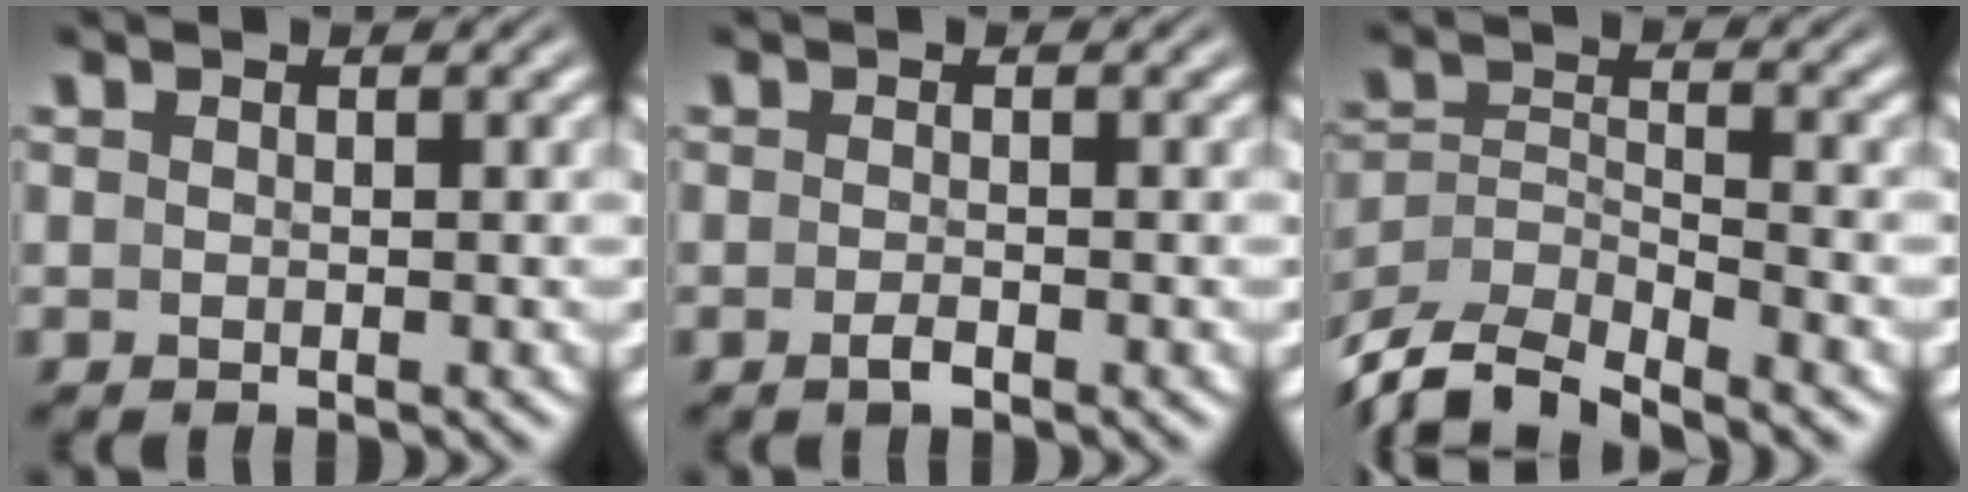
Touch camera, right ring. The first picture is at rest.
{"total": 0.9, "force": [-0.8, -0.2, 0.5], "torque": [-0.005, 0.001, -0.014]}
{"total": 8.1, "force": [-5.7, 4.5, 3.7], "torque": [-0.092, -0.044, -0.080]}